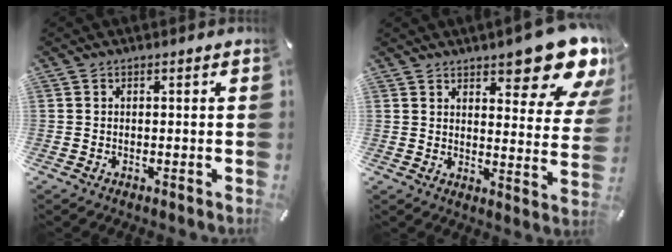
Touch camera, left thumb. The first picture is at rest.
{"total": 14.9, "force": [10.9, 5.2, 8.8], "torque": [-0.102, -0.083, 0.183]}